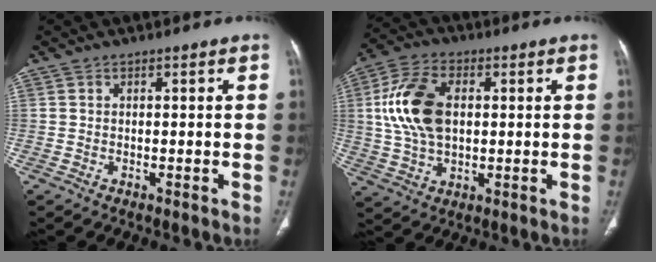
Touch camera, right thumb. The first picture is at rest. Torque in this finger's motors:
{"motor_torque": [0.89, 0.93, 0.85, 0.19, 0.17]}